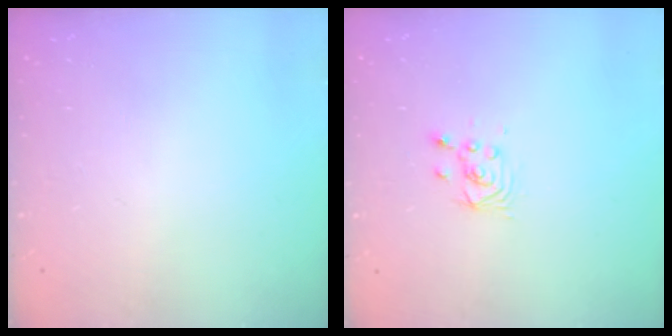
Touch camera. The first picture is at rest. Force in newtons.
{"total": 2.6, "press": 2.6, "slide": 0.1}